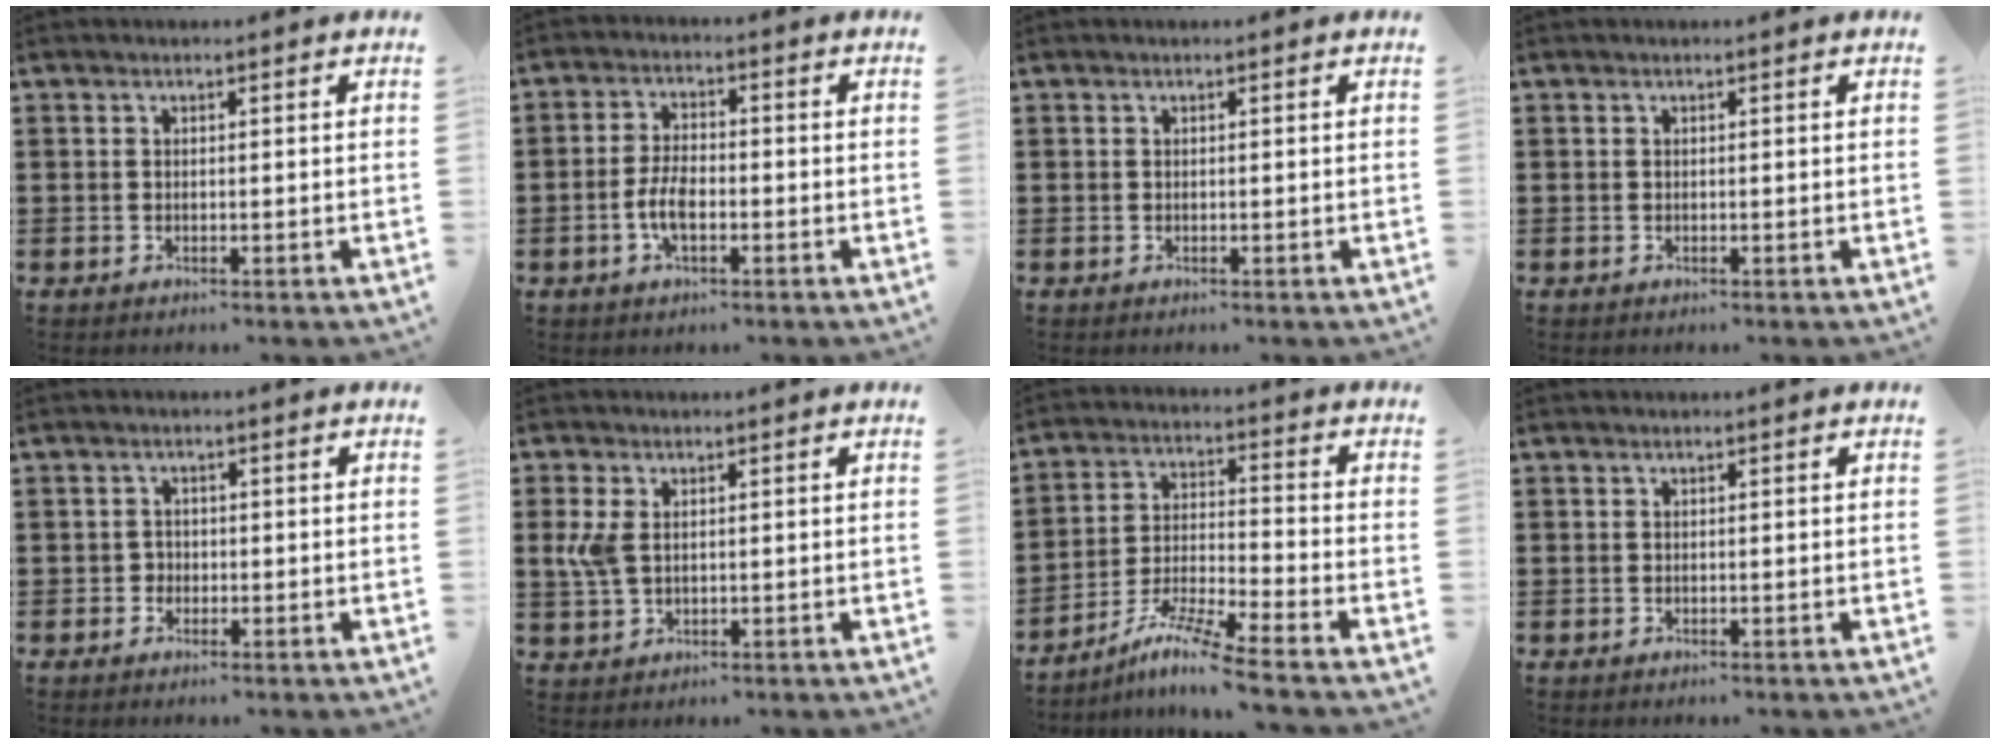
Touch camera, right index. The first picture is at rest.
{"total": 5.0, "force": [-1.5, 2.2, 4.2], "torque": [-0.101, -0.003, -0.033]}
{"total": 0.0}
{"total": 0.0}
{"total": 1.4, "force": [-0.6, 1.2, 0.3], "torque": [-0.010, 0.002, -0.014]}
{"total": 4.4, "force": [0.7, 2.6, 3.6], "torque": [-0.096, 0.000, 0.005]}
{"total": 7.7, "force": [-6.2, -0.3, 4.6], "torque": [-0.102, -0.018, -0.126]}
{"total": 0.0}